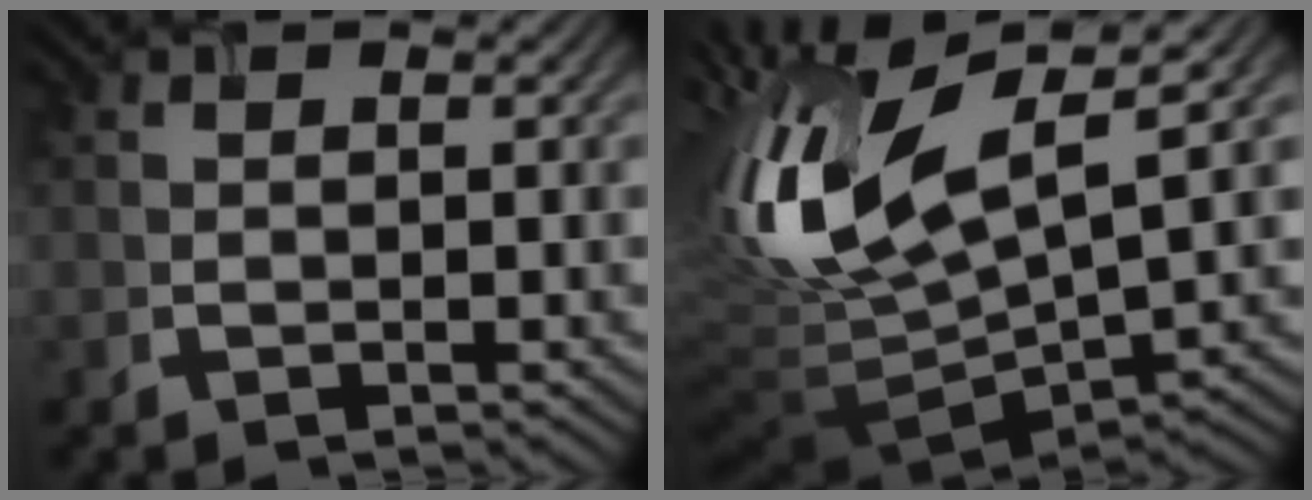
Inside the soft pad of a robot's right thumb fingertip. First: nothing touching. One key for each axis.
{"total": 16.9, "fx": 3.3, "fy": 5.8, "fz": 15.5, "tx": -0.335, "ty": 0.011, "tz": 0.066}